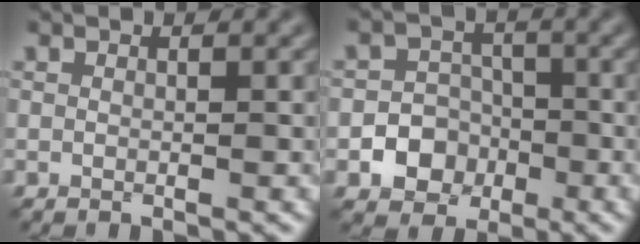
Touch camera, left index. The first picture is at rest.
{"total": 6.3, "force": [-2.6, 5.5, 1.5], "torque": [-0.004, -0.002, -0.064]}